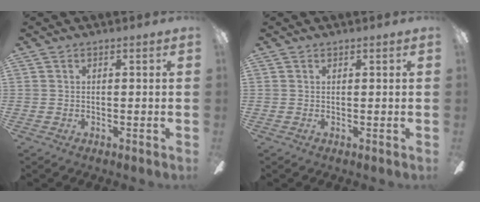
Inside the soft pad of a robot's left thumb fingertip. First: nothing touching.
{"total": 0.5, "force": [0.4, 0.2, 0.2], "torque": [-0.004, 0.001, 0.008]}